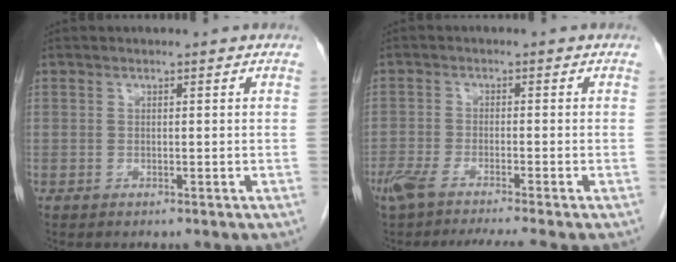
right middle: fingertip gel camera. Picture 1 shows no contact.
{"total": 8.9, "force": [-7.3, -0.1, 5.1], "torque": [-0.082, -0.013, -0.119]}